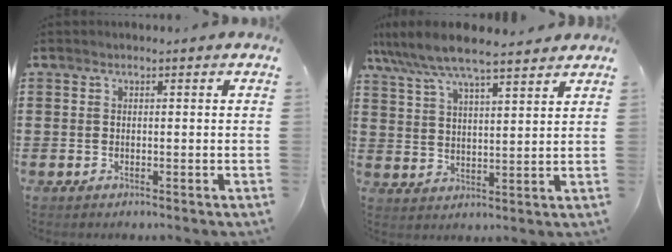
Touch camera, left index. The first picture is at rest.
{"total": 7.0, "force": [6.2, 0.6, 3.2], "torque": [-0.085, -0.027, 0.108]}